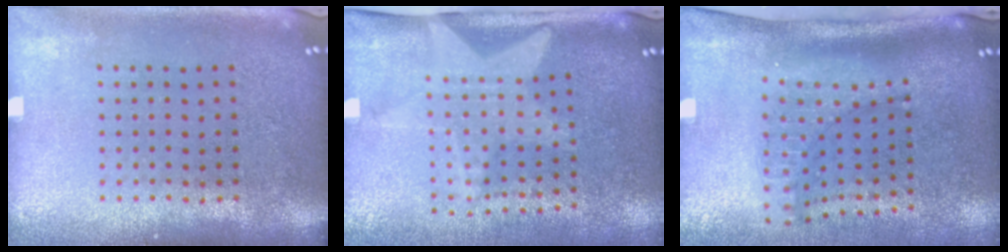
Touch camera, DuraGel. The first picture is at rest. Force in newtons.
{"total": 1.7, "press": 1.5, "slide": 0.7}
{"total": 1.9, "press": 1.4, "slide": 1.3}